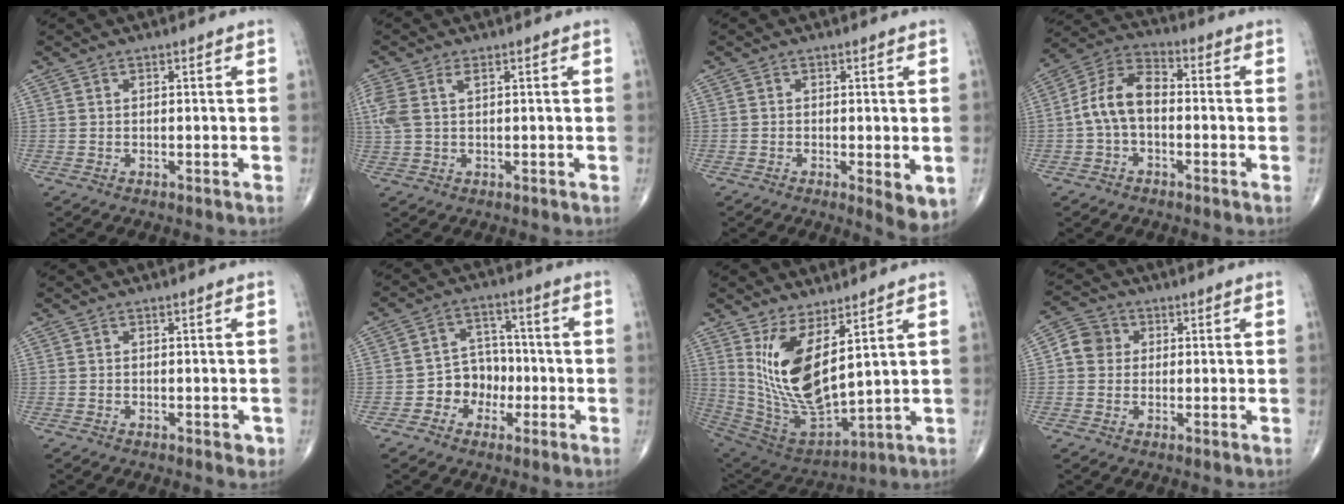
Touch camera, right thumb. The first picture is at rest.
{"total": 5.6, "force": [1.8, 2.8, 4.5], "torque": [-0.135, 0.018, 0.042]}
{"total": 4.8, "force": [-1.0, 1.5, 4.5], "torque": [-0.065, -0.014, -0.016]}
{"total": 9.6, "force": [-1.0, 5.9, 7.5], "torque": [-0.138, 0.035, -0.033]}
{"total": 1.5, "force": [-0.6, 0.7, 1.2], "torque": [-0.011, 0.000, -0.009]}
{"total": 7.3, "force": [-2.3, 6.2, 3.2], "torque": [-0.012, 0.035, -0.047]}
{"total": 15.7, "force": [5.7, 6.3, 13.2], "torque": [-0.246, -0.050, 0.136]}
{"total": 5.2, "force": [0.6, 4.8, 1.8], "torque": [-0.017, 0.009, 0.000]}